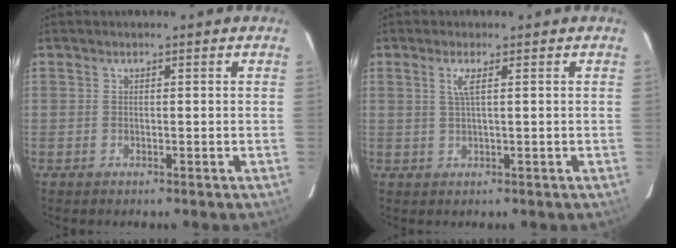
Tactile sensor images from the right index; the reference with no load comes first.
{"total": 1.9, "force": [0.7, 0.1, 1.8], "torque": [-0.037, 0.001, 0.013]}